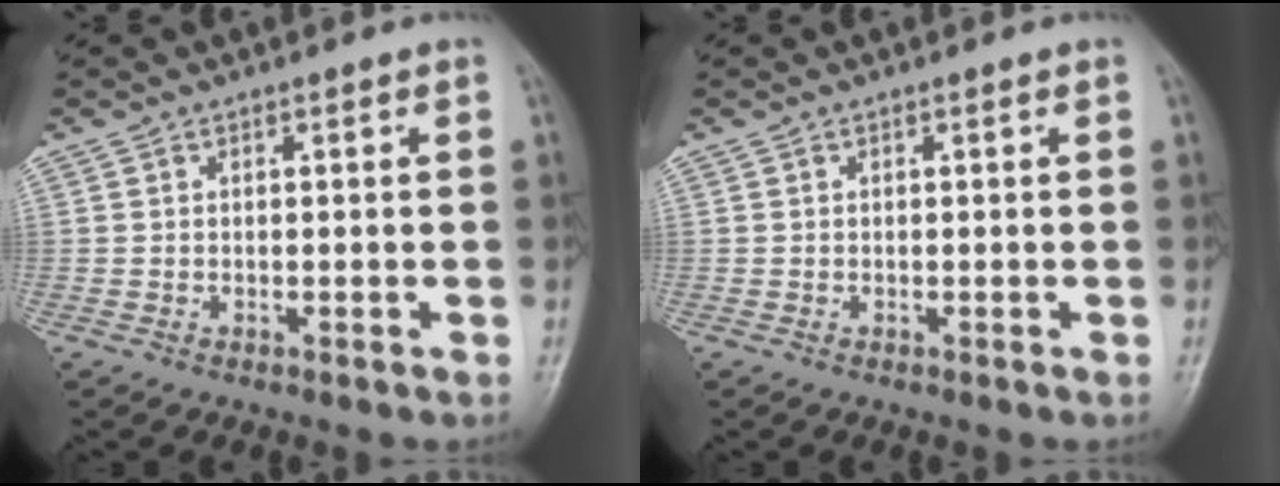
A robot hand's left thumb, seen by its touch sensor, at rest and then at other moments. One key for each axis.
{"total": 0.0}